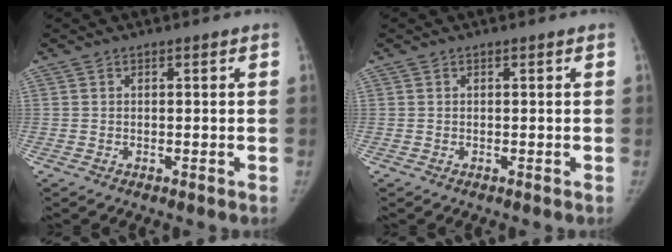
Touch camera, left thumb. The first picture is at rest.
{"total": 0.0}